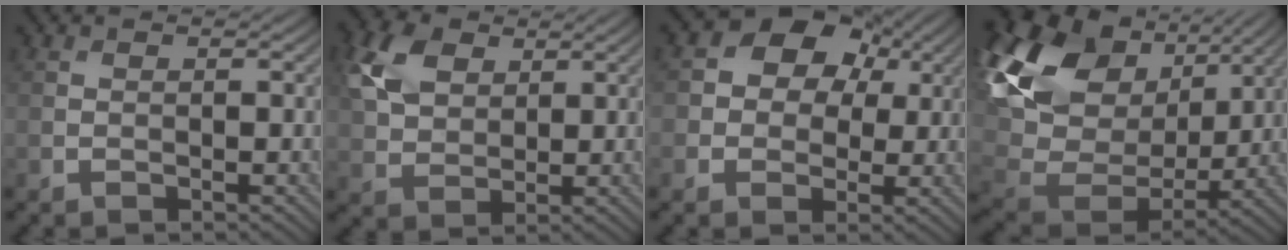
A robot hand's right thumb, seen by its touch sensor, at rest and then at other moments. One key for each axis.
{"total": 7.4, "fx": 3.1, "fy": 4.9, "fz": 4.5, "tx": -0.122, "ty": 0.016, "tz": 0.057}
{"total": 8.9, "fx": 2.7, "fy": 7.3, "fz": 4.3, "tx": -0.085, "ty": 0.033, "tz": 0.018}
{"total": 19.0, "fx": 7.5, "fy": 12.9, "fz": 11.7, "tx": -0.300, "ty": 0.026, "tz": 0.154}